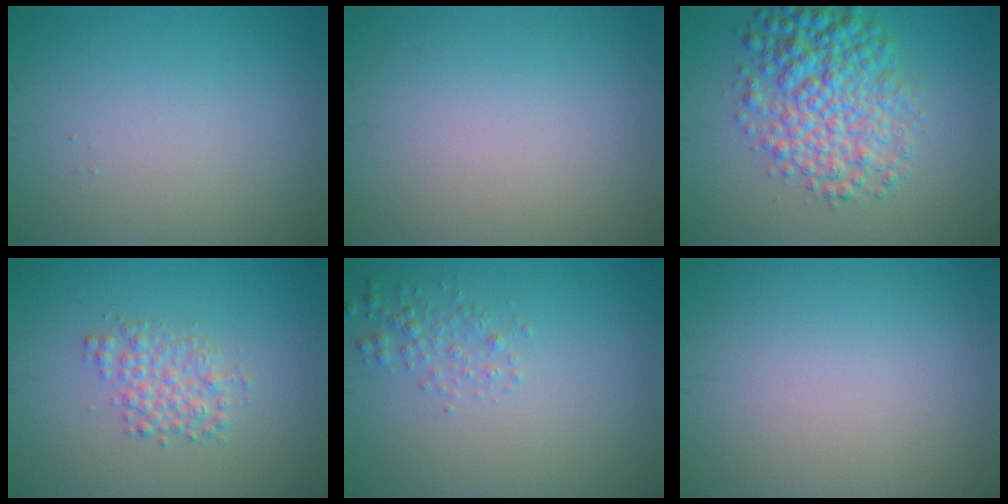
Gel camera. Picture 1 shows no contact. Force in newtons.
{"total": 0.0}
{"total": 7.0, "press": 7.0, "slide": 0.1}
{"total": 2.6, "press": 2.6, "slide": 0.0}
{"total": 1.5, "press": 1.5, "slide": 0.0}
{"total": 0.0}